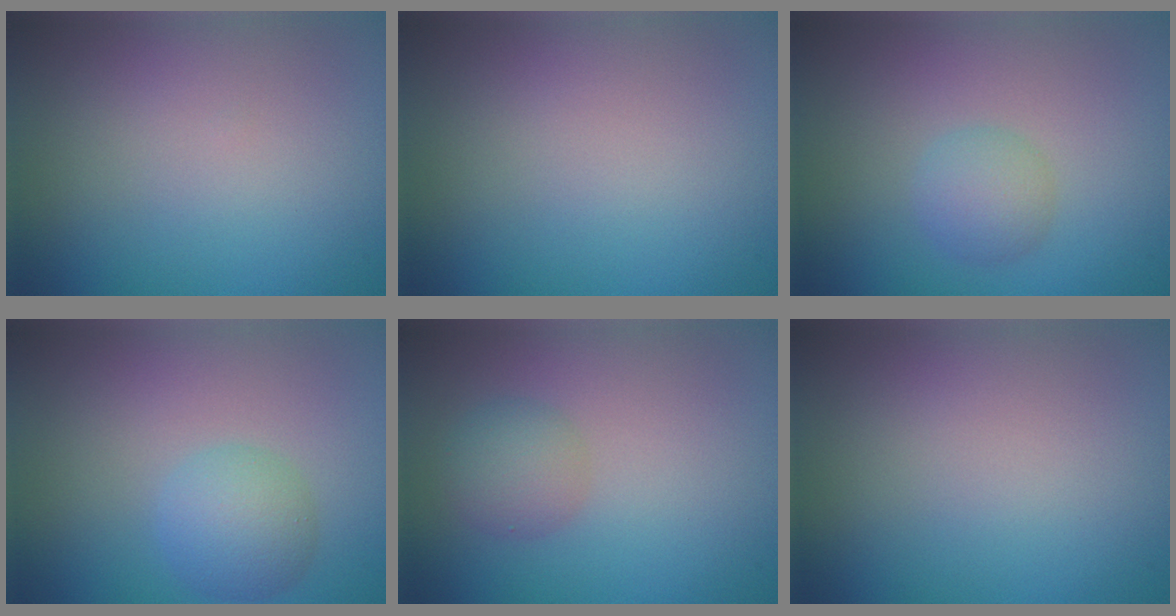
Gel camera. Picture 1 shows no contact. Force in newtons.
{"total": 0.0}
{"total": 2.1, "press": 2.1, "slide": 0.1}
{"total": 3.2, "press": 3.2, "slide": 0.0}
{"total": 2.4, "press": 2.4, "slide": 0.0}
{"total": 0.0}